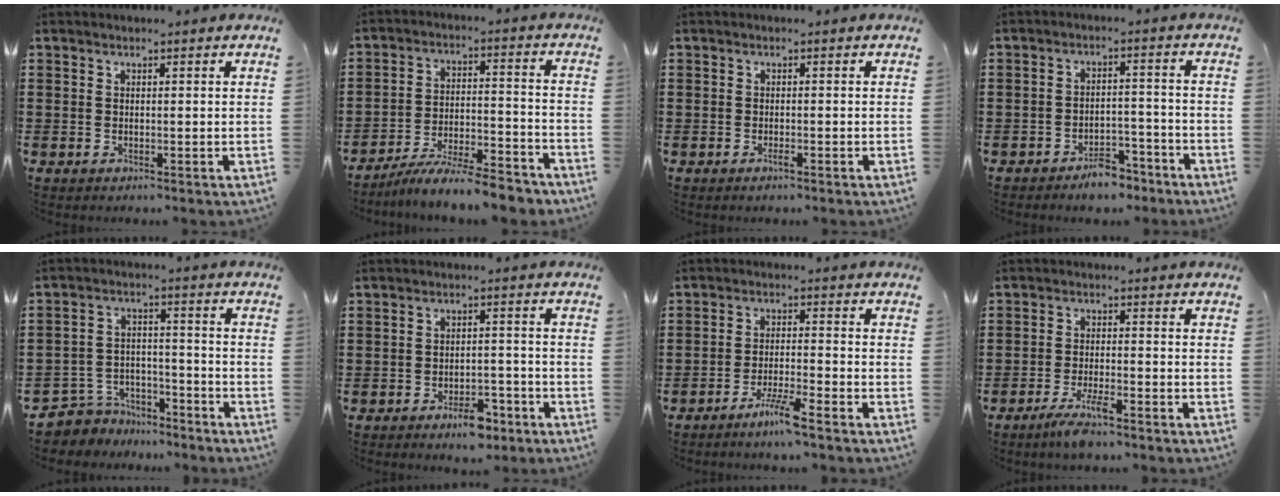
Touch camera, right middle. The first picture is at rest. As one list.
[{"total": 8.5, "force": [-7.9, 0.4, 3.1], "torque": [-0.047, 0.012, -0.150]}, {"total": 0.9, "force": [-0.6, 0.1, 0.7], "torque": [-0.014, -0.005, -0.009]}, {"total": 5.0, "force": [-4.6, 1.5, 1.3], "torque": [-0.019, 0.015, -0.090]}, {"total": 5.0, "force": [-4.8, 1.6, -0.1], "torque": [-0.013, 0.006, -0.104]}, {"total": 4.3, "force": [-3.3, 1.5, 2.2], "torque": [-0.033, 0.014, -0.062]}, {"total": 4.5, "force": [-3.5, -0.1, 2.8], "torque": [-0.059, -0.007, -0.067]}, {"total": 4.4, "force": [-3.1, 0.6, 3.1], "torque": [-0.069, -0.007, -0.060]}]